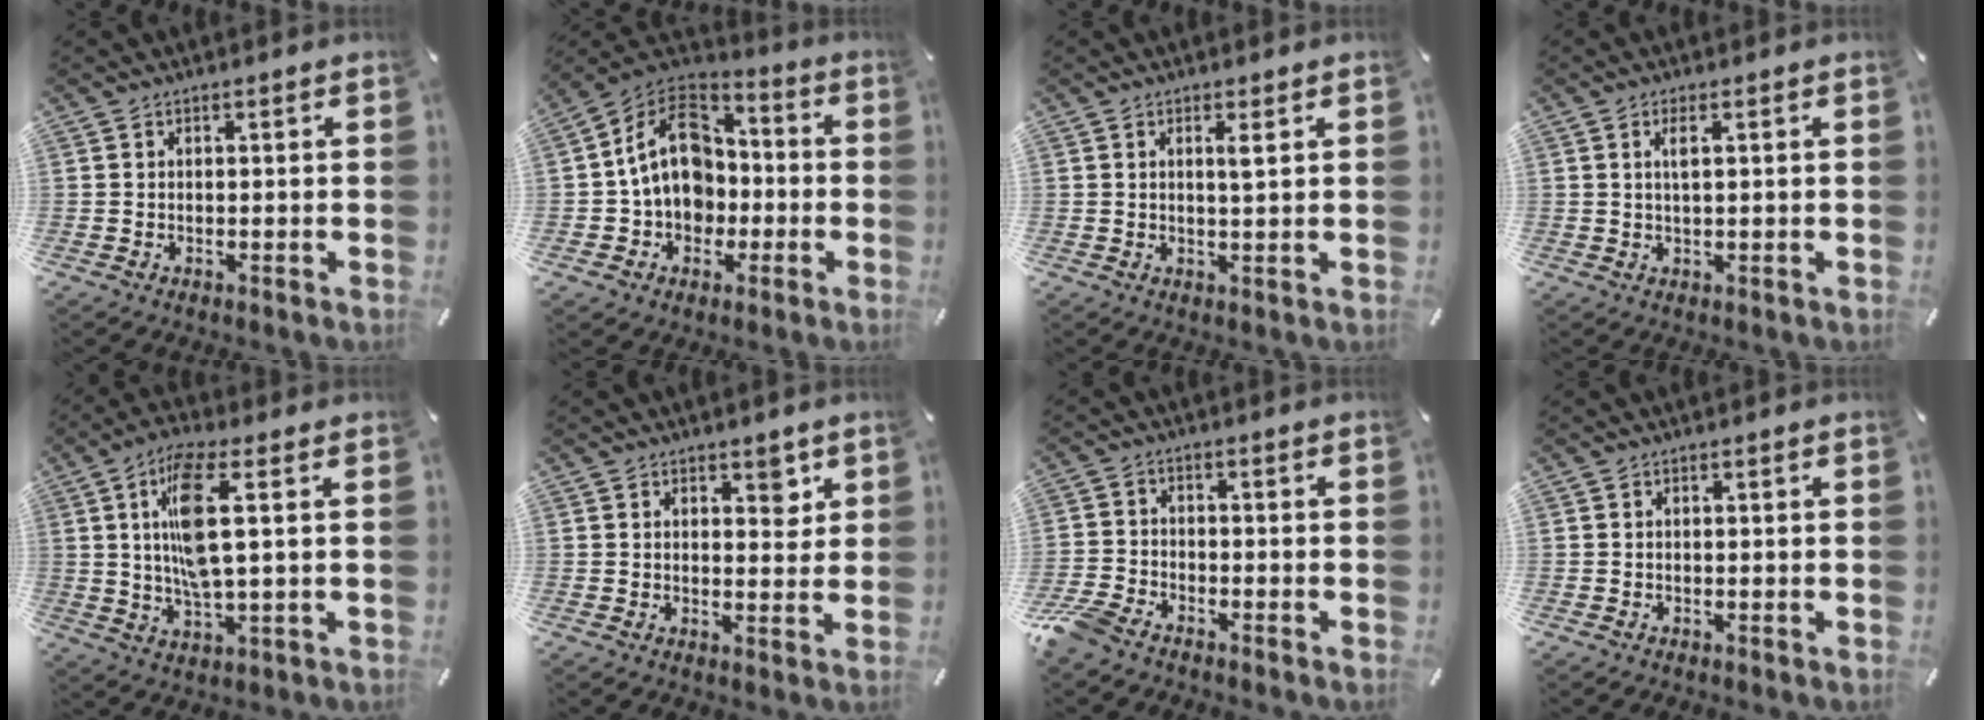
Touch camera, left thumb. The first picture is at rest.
{"total": 15.1, "force": [-0.8, 12.7, 8.2], "torque": [-0.159, 0.017, -0.012]}
{"total": 2.5, "force": [0.9, 0.2, 2.3], "torque": [-0.041, -0.004, 0.010]}
{"total": 2.5, "force": [0.7, 0.6, 2.4], "torque": [-0.049, 0.004, 0.009]}
{"total": 11.5, "force": [2.0, 3.3, 10.8], "torque": [-0.215, -0.005, 0.028]}
{"total": 4.3, "force": [2.0, 2.5, 2.8], "torque": [-0.020, -0.011, 0.027]}
{"total": 5.2, "force": [-4.5, 2.0, 1.8], "torque": [-0.058, 0.009, -0.093]}
{"total": 0.0}